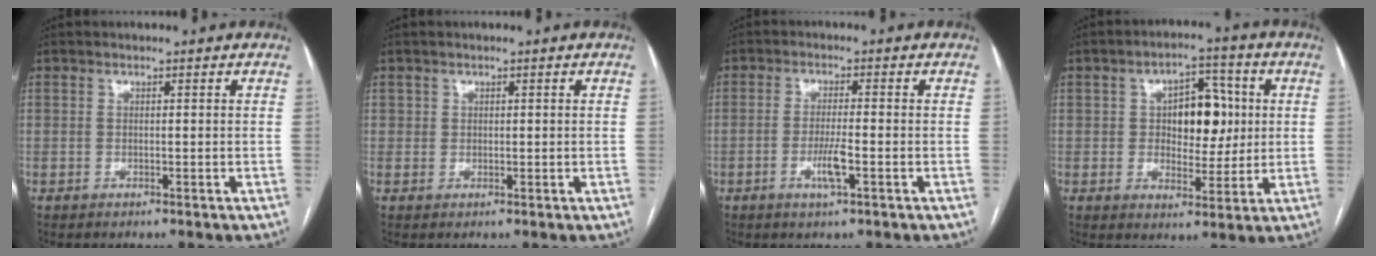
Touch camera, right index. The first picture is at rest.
{"total": 1.2, "force": [0.5, 1.1, 0.0], "torque": [0.010, 0.002, 0.006]}
{"total": 4.2, "force": [-1.5, 0.3, 3.9], "torque": [-0.078, -0.005, -0.025]}
{"total": 9.4, "force": [1.4, 5.2, 7.8], "torque": [-0.111, 0.018, 0.029]}